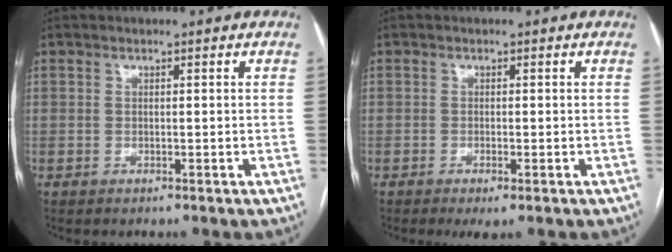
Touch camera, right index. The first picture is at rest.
{"total": 2.3, "force": [-1.3, 0.2, 1.9], "torque": [-0.027, -0.005, -0.018]}